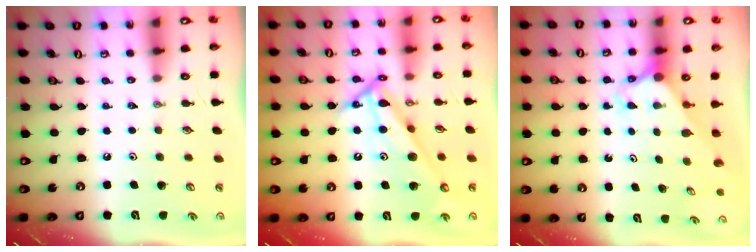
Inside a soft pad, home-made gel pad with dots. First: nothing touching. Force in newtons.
{"total": 10.7, "press": 10.7, "slide": 0.5}
{"total": 2.6, "press": 2.6, "slide": 0.2}